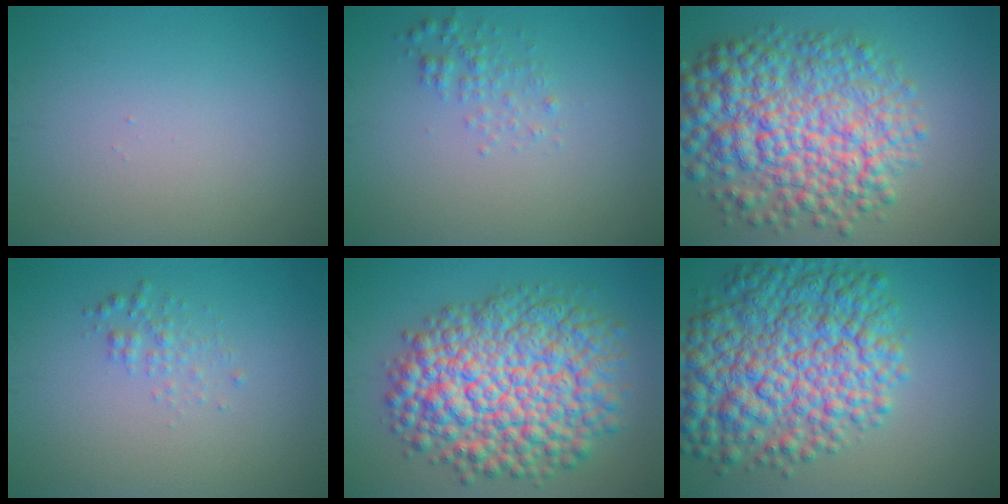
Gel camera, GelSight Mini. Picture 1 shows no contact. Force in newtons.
{"total": 1.5, "press": 1.5, "slide": 0.0}
{"total": 10.7, "press": 10.7, "slide": 0.2}
{"total": 1.3, "press": 1.3, "slide": 0.0}
{"total": 12.4, "press": 12.4, "slide": 0.4}
{"total": 11.2, "press": 11.2, "slide": 0.3}